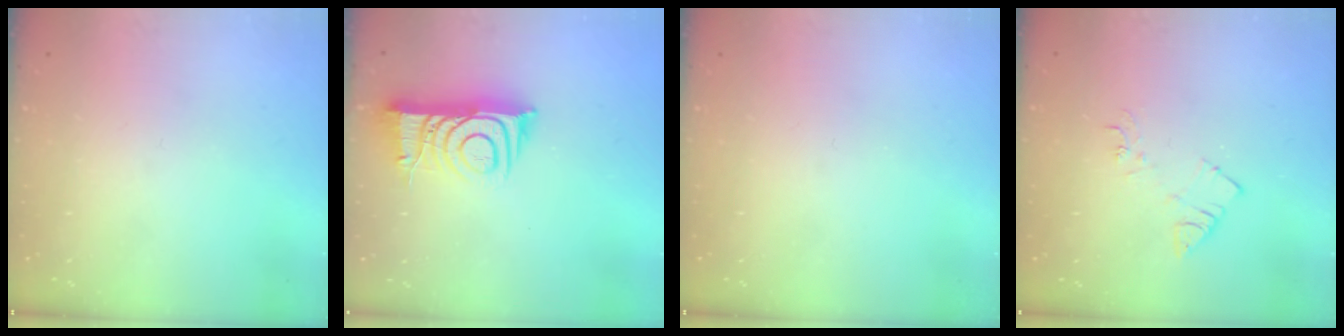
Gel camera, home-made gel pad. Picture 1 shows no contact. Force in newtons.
{"total": 10.3, "press": 10.3, "slide": 1.1}
{"total": 0.0}
{"total": 7.5, "press": 7.5, "slide": 0.7}